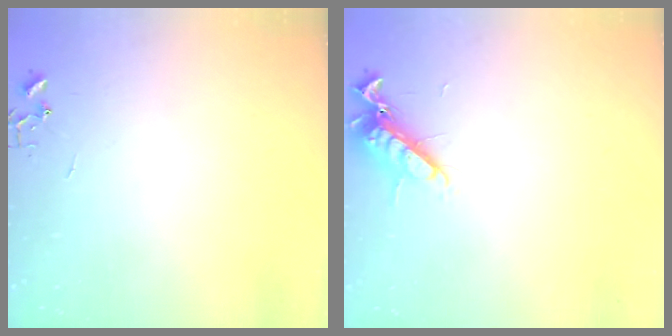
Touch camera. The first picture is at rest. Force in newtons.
{"total": 11.1, "press": 11.1, "slide": 1.3}